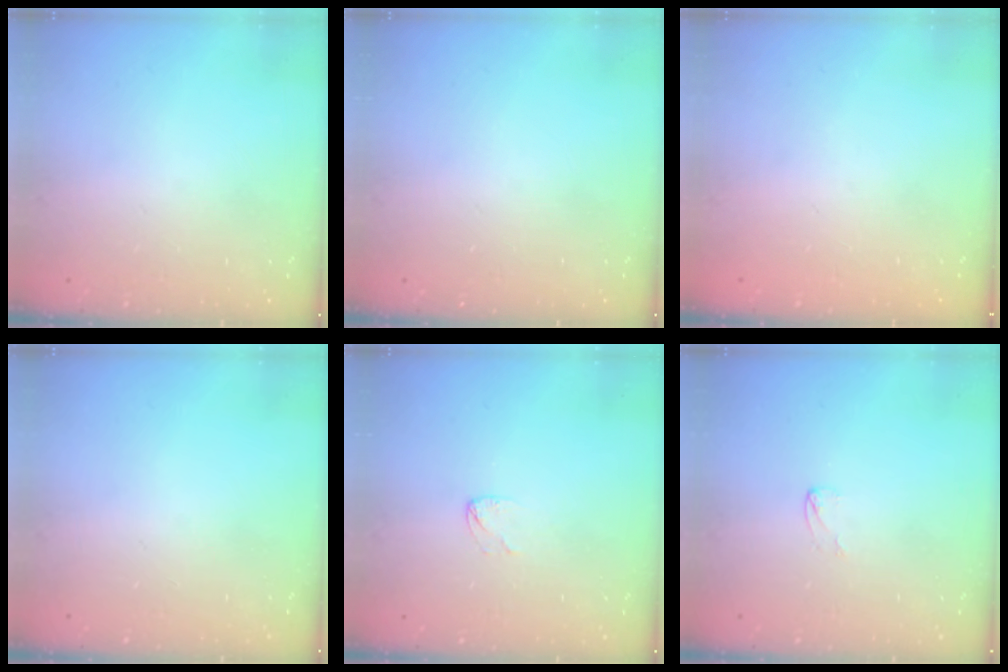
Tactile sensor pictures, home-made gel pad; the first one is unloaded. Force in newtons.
{"total": 0.0}
{"total": 0.0}
{"total": 0.0}
{"total": 2.5, "press": 2.5, "slide": 0.2}
{"total": 3.0, "press": 3.0, "slide": 0.3}